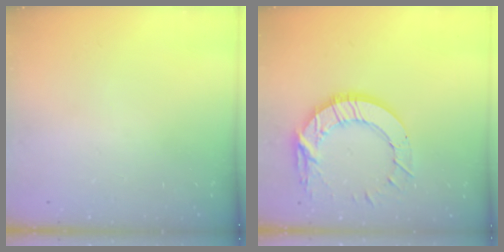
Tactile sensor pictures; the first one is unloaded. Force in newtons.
{"total": 15.3, "press": 15.2, "slide": 1.3}